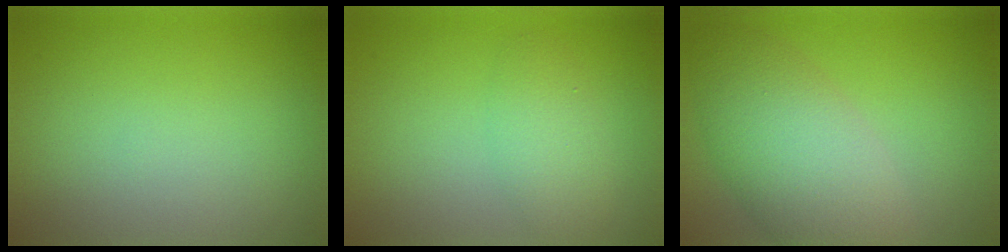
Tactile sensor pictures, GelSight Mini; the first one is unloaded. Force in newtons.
{"total": 2.5, "press": 2.5, "slide": 0.1}
{"total": 7.0, "press": 7.0, "slide": 0.4}